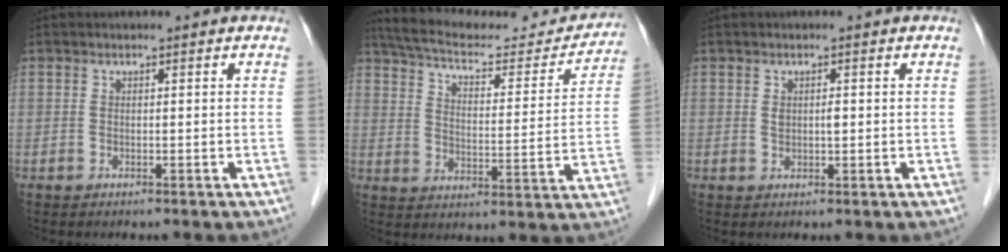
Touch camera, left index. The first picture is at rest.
{"total": 21.5, "force": [19.9, 4.4, 6.8], "torque": [-0.108, -0.013, 0.271]}
{"total": 1.4, "force": [0.3, 0.6, 1.3], "torque": [-0.022, 0.000, 0.007]}